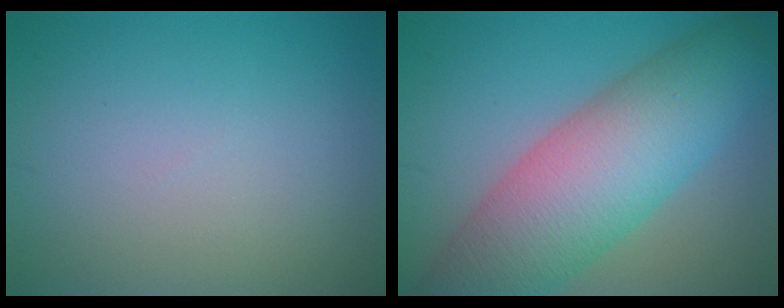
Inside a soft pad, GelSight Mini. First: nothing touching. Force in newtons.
{"total": 10.7, "press": 10.7, "slide": 0.6}